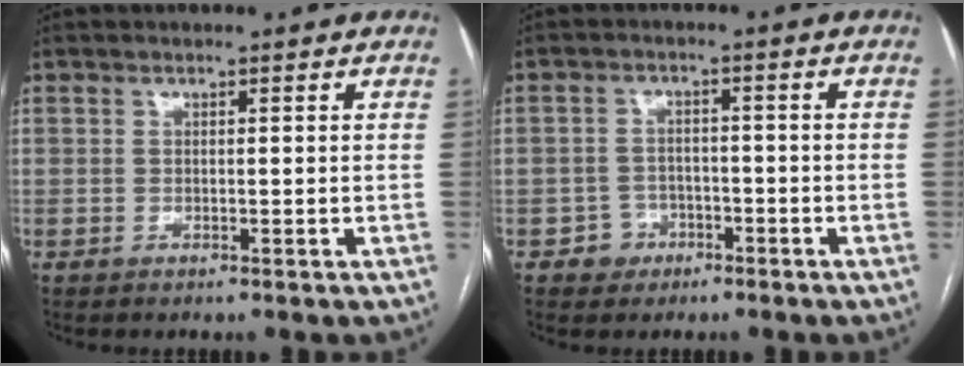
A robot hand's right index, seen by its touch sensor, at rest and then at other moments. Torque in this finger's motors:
{"motor_torque": [-0.15, 0.04, -0.63, -0.21]}